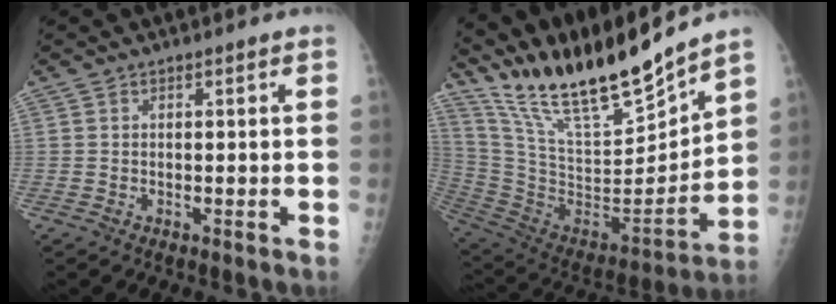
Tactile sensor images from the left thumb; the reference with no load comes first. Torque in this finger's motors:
{"motor_torque": [1.33, -0.82, 1.28, -1.49, 0.11]}